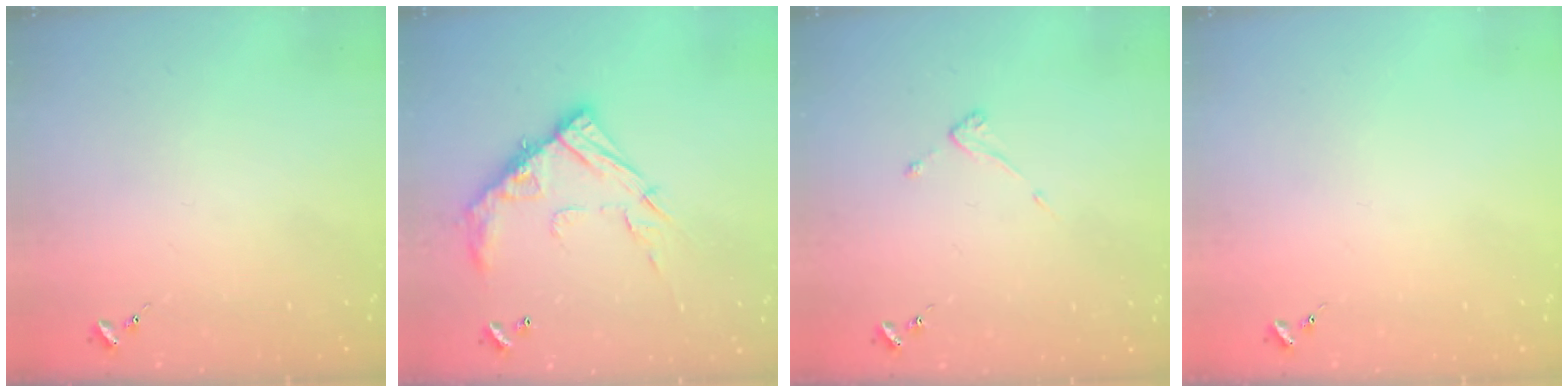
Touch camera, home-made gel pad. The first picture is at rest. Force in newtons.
{"total": 15.6, "press": 15.5, "slide": 1.2}
{"total": 3.8, "press": 3.7, "slide": 0.2}
{"total": 0.0}